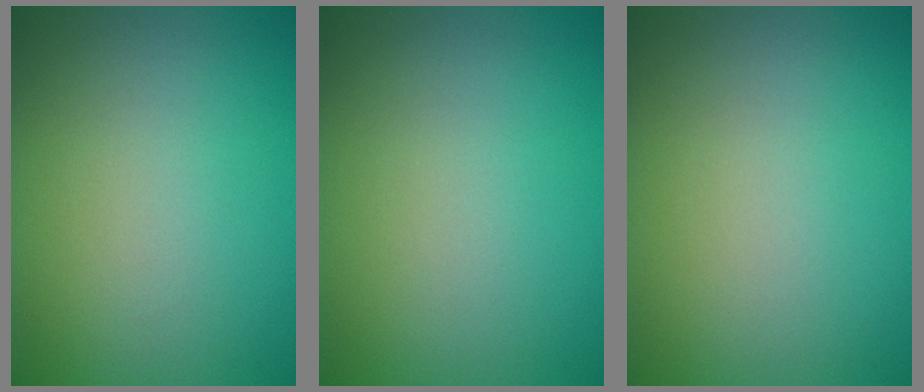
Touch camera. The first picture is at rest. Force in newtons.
{"total": 0.0}
{"total": 0.0}